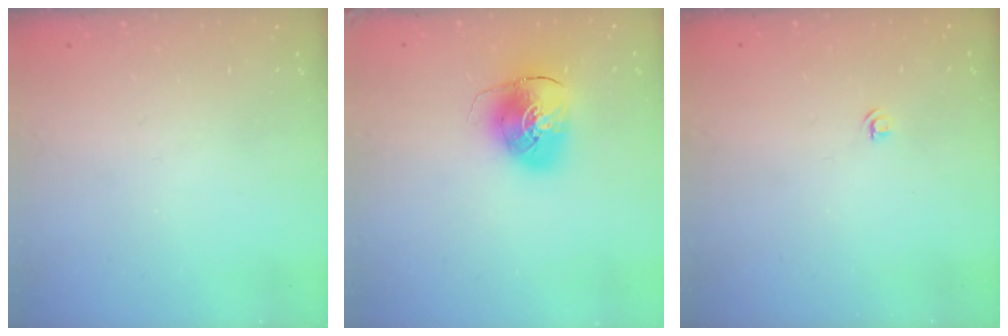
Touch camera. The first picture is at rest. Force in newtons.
{"total": 10.0, "press": 9.9, "slide": 1.5}
{"total": 3.5, "press": 3.4, "slide": 0.5}